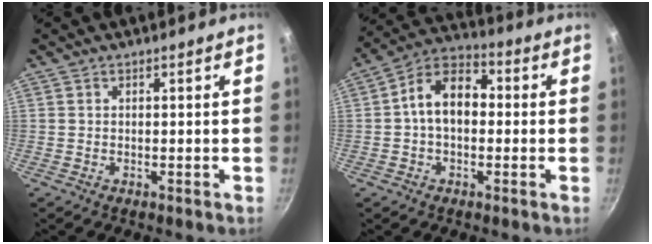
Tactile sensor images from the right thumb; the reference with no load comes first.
{"total": 11.0, "force": [0.3, 7.4, 8.1], "torque": [-0.101, 0.037, -0.016]}